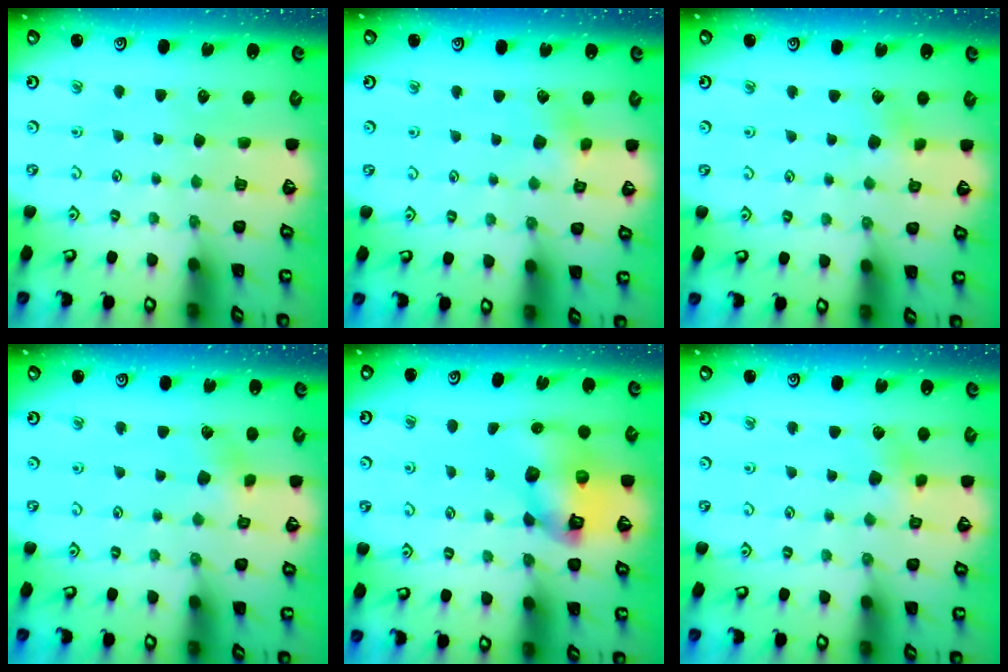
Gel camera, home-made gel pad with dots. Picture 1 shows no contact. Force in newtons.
{"total": 3.8, "press": 3.7, "slide": 0.7}
{"total": 3.0, "press": 3.0, "slide": 0.3}
{"total": 3.9, "press": 3.9, "slide": 0.6}
{"total": 11.2, "press": 11.1, "slide": 1.7}
{"total": 5.0, "press": 4.9, "slide": 0.8}